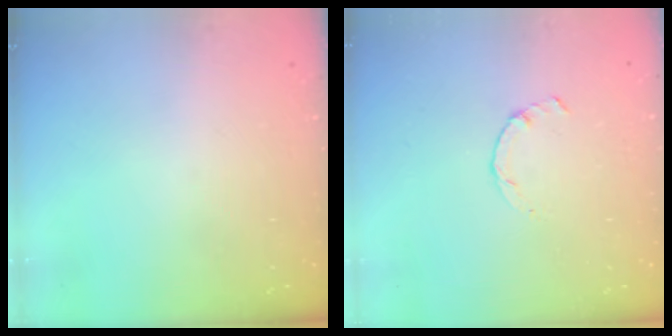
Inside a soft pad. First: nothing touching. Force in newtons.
{"total": 0.8, "press": 0.7, "slide": 0.2}